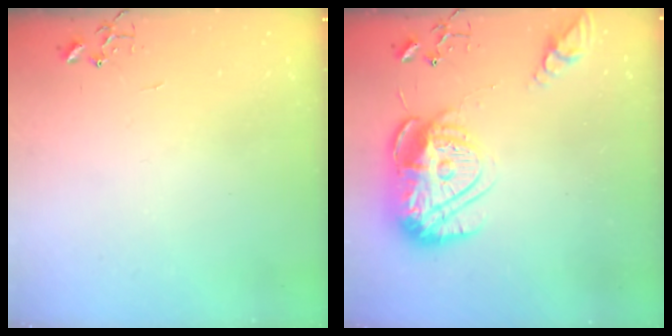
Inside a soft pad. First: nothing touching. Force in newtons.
{"total": 18.0, "press": 17.9, "slide": 1.8}